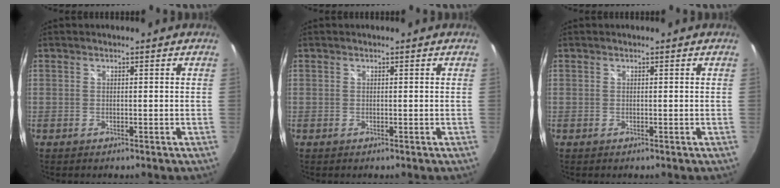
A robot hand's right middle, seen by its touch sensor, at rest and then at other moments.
{"total": 0.0}
{"total": 0.0}